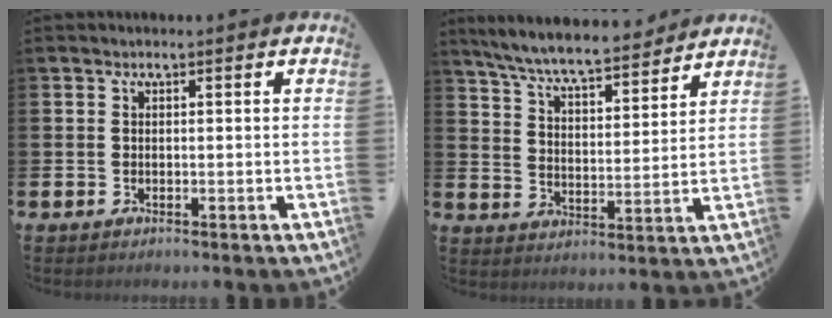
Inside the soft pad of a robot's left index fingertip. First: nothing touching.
{"total": 7.6, "force": [7.2, 0.8, 2.5], "torque": [-0.078, -0.047, 0.124]}